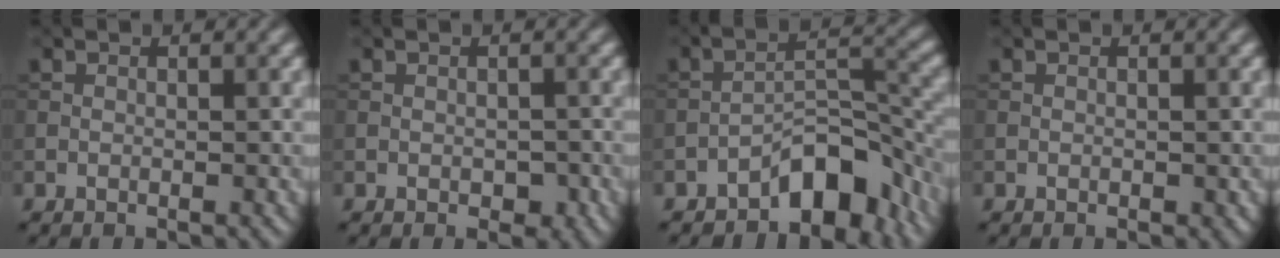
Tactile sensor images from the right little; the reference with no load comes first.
{"total": 1.4, "force": [-0.5, 0.9, 0.9], "torque": [-0.012, -0.006, -0.006]}
{"total": 6.2, "force": [-4.2, 2.5, 3.7], "torque": [-0.040, 0.016, -0.074]}
{"total": 0.0}